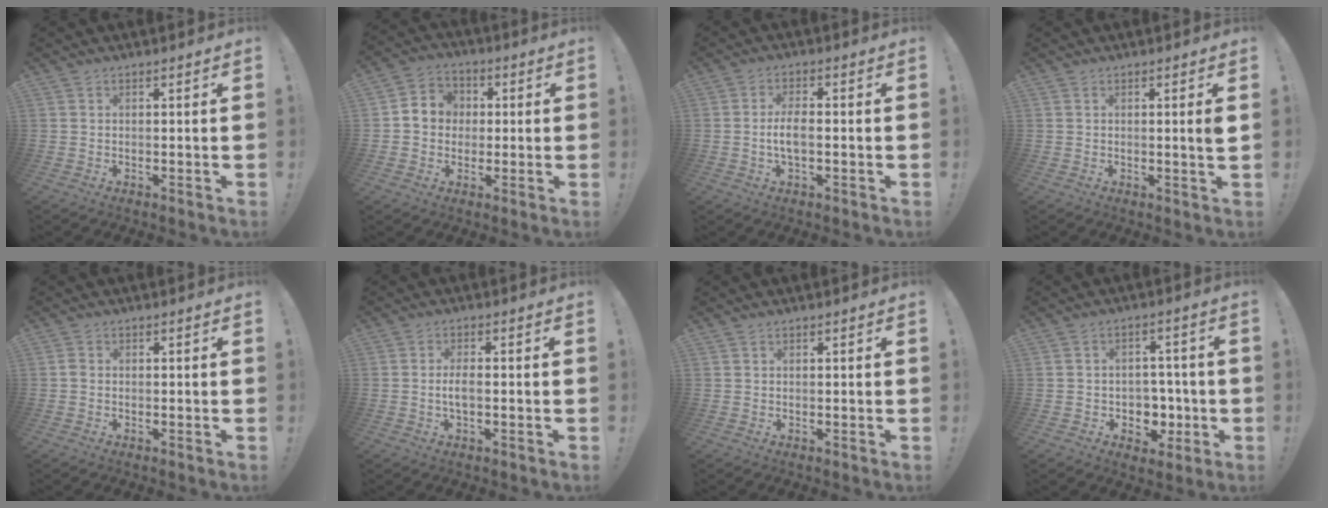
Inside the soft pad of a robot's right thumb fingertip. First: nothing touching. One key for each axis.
{"total": 7.6, "fx": 0.1, "fy": 7.2, "fz": 2.5, "tx": -0.040, "ty": 0.015, "tz": 0.008}
{"total": 5.4, "fx": -1.1, "fy": 2.1, "fz": 4.9, "tx": -0.105, "ty": 0.006, "tz": -0.019}
{"total": 2.4, "fx": 0.5, "fy": -0.7, "fz": 2.3, "tx": -0.034, "ty": -0.009, "tz": 0.004}
{"total": 1.2, "fx": -0.3, "fy": 0.9, "fz": 0.7, "tx": -0.020, "ty": 0.007, "tz": -0.003}
{"total": 3.7, "fx": -0.8, "fy": 1.4, "fz": 3.4, "tx": -0.081, "ty": 0.003, "tz": -0.016}
{"total": 0.0}
{"total": 7.3, "fx": -1.4, "fy": 6.7, "fz": 2.5, "tx": -0.027, "ty": 0.007, "tz": -0.015}